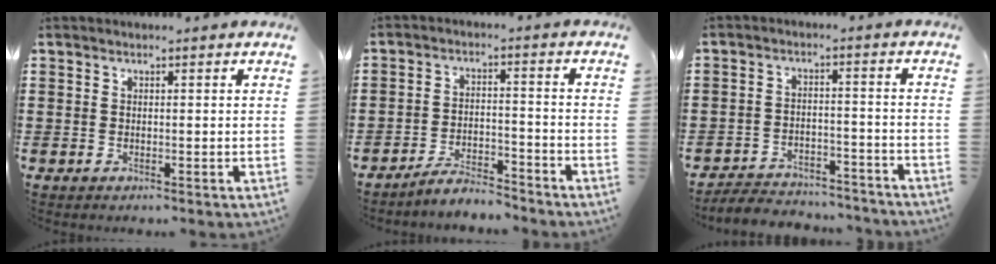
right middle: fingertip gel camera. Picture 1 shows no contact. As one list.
[{"total": 4.8, "force": [-4.7, 0.4, 1.1], "torque": [-0.026, 0.003, -0.096]}, {"total": 4.7, "force": [-4.7, 0.7, 0.5], "torque": [-0.016, 0.007, -0.099]}]